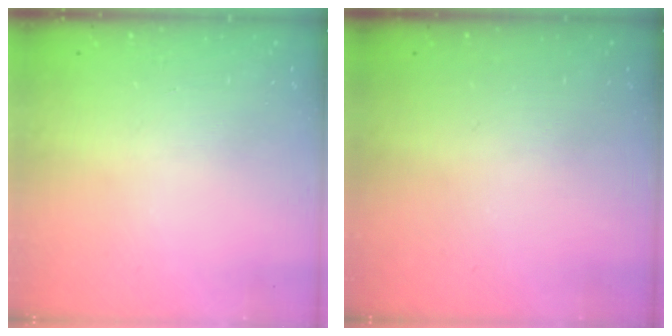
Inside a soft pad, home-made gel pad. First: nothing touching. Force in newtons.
{"total": 0.0}